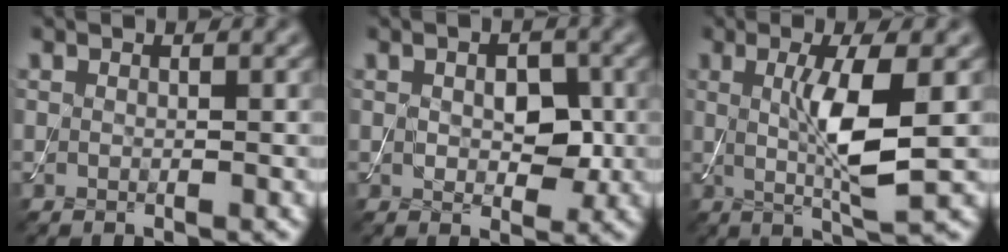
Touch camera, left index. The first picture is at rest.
{"total": 3.7, "force": [0.1, 2.4, 2.8], "torque": [-0.050, -0.004, 0.003]}
{"total": 5.6, "force": [0.4, 1.0, 5.5], "torque": [-0.103, -0.007, 0.010]}